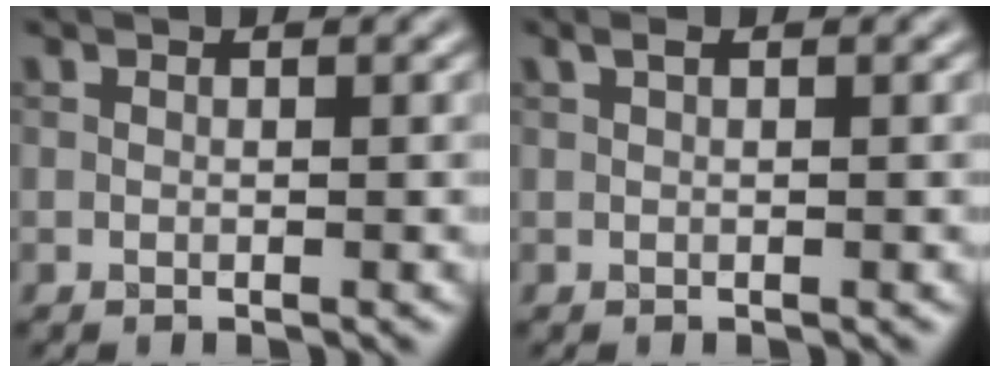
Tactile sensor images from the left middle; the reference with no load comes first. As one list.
[{"total": 0.6, "force": [0.3, 0.2, 0.5], "torque": [-0.012, 0.004, 0.007]}]